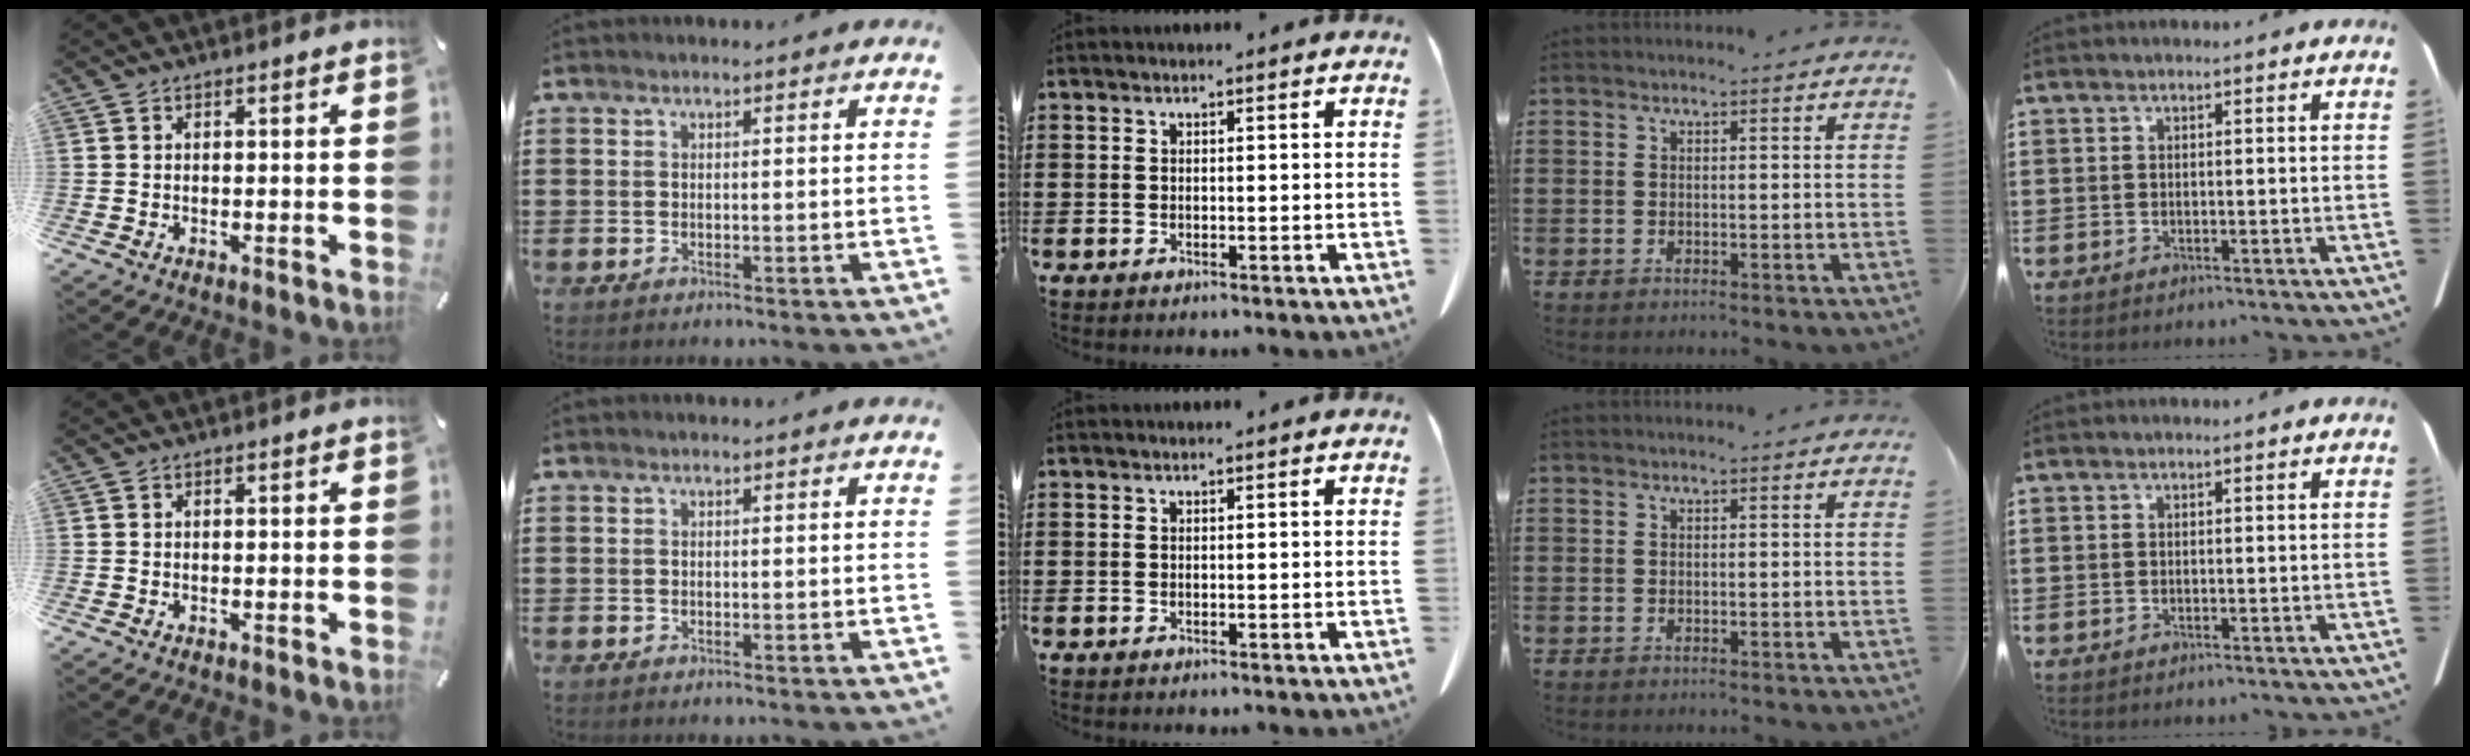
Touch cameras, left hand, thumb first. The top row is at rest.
{}